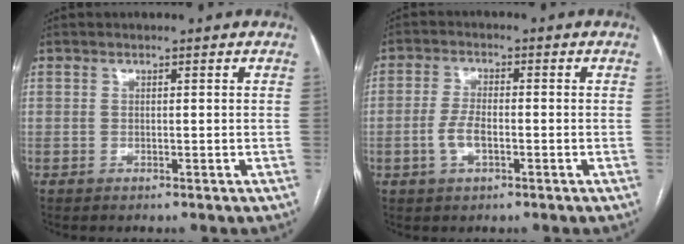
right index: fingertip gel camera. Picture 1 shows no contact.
{"total": 4.0, "force": [-1.0, 1.7, 3.5], "torque": [-0.080, 0.004, -0.019]}